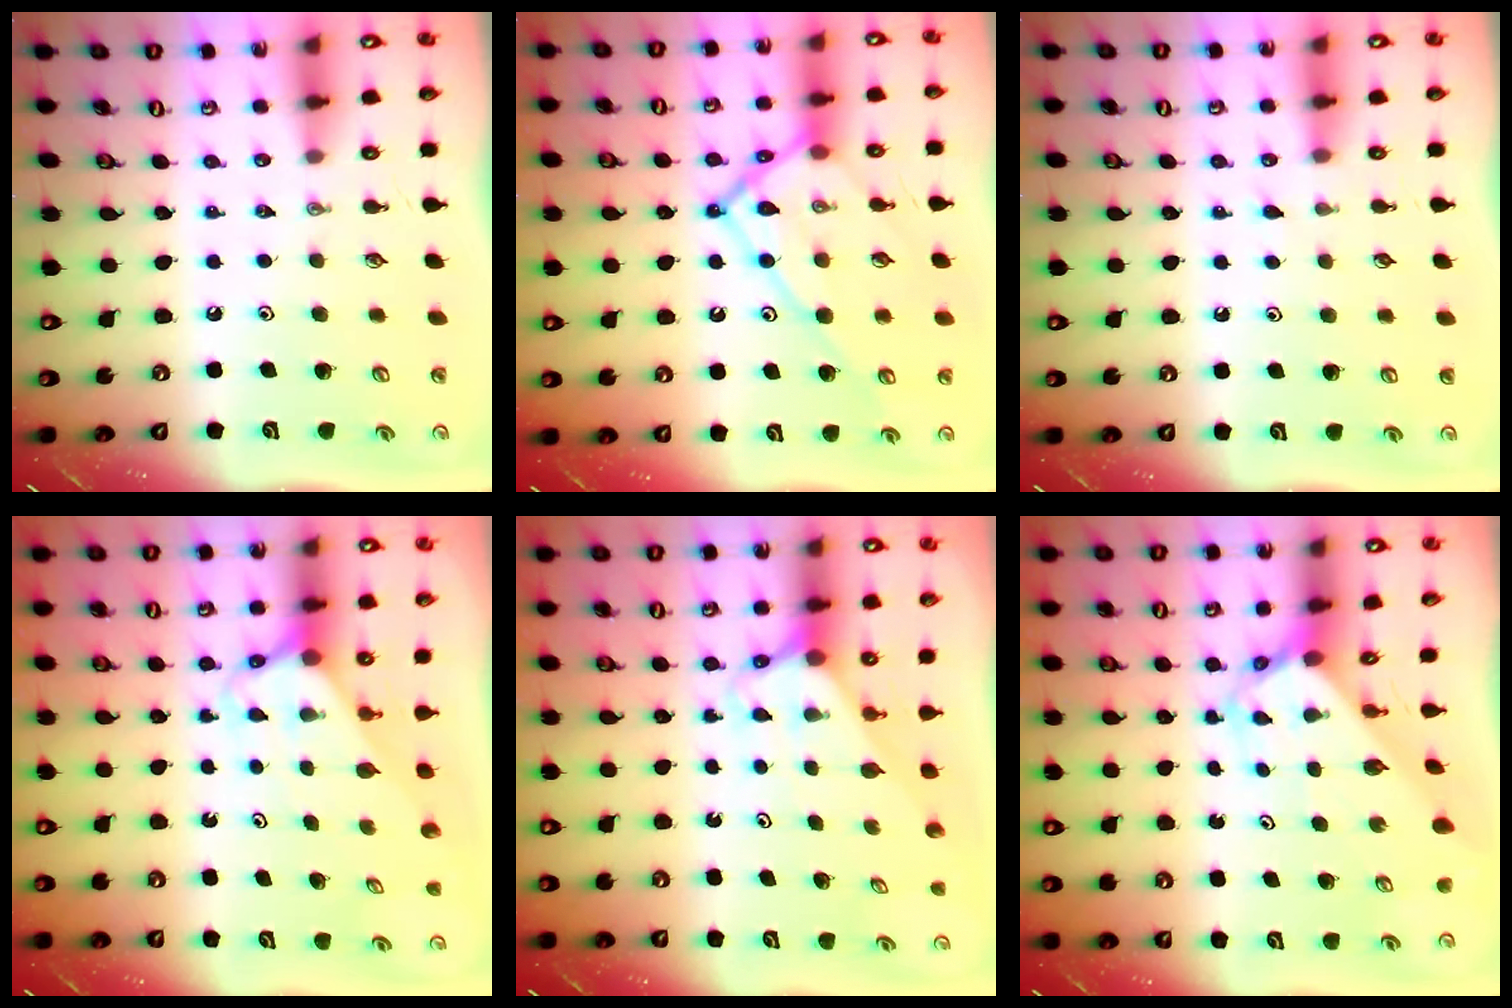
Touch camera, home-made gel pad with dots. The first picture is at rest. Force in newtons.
{"total": 17.3, "press": 17.2, "slide": 1.4}
{"total": 2.8, "press": 2.7, "slide": 0.3}
{"total": 2.8, "press": 2.8, "slide": 0.2}
{"total": 2.7, "press": 2.7, "slide": 0.2}
{"total": 2.6, "press": 2.6, "slide": 0.2}